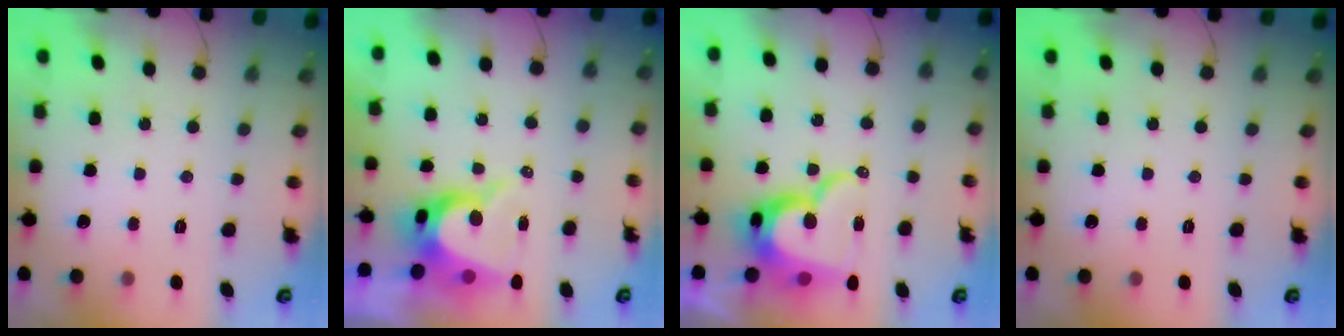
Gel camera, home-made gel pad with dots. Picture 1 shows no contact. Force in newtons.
{"total": 10.1, "press": 10.0, "slide": 1.0}
{"total": 17.9, "press": 17.8, "slide": 1.8}
{"total": 0.0}